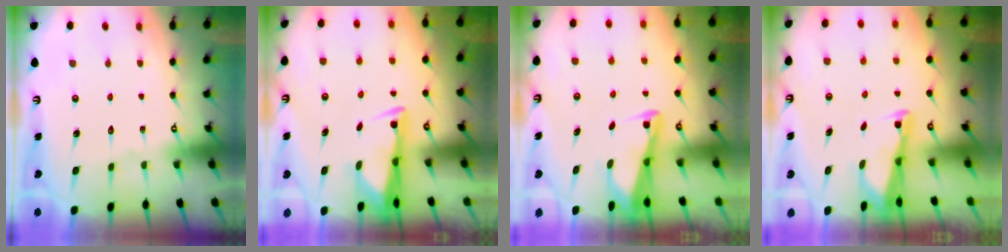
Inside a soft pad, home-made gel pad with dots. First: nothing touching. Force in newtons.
{"total": 3.1, "press": 2.9, "slide": 0.9}
{"total": 3.0, "press": 3.0, "slide": 0.3}
{"total": 2.6, "press": 2.6, "slide": 0.2}